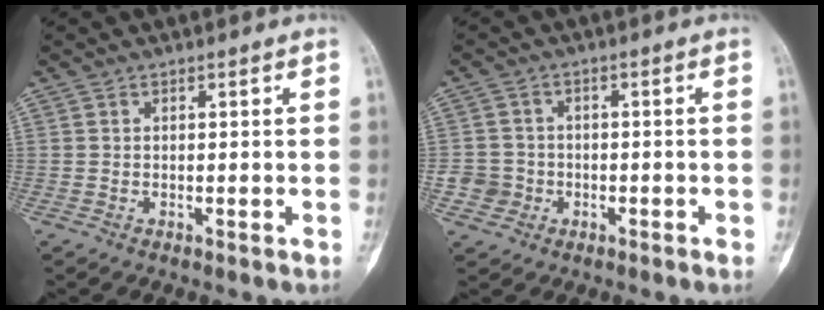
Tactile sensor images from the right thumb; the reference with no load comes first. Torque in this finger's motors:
{"motor_torque": [0.32, 0.03, 0.12, -0.19, -0.02]}